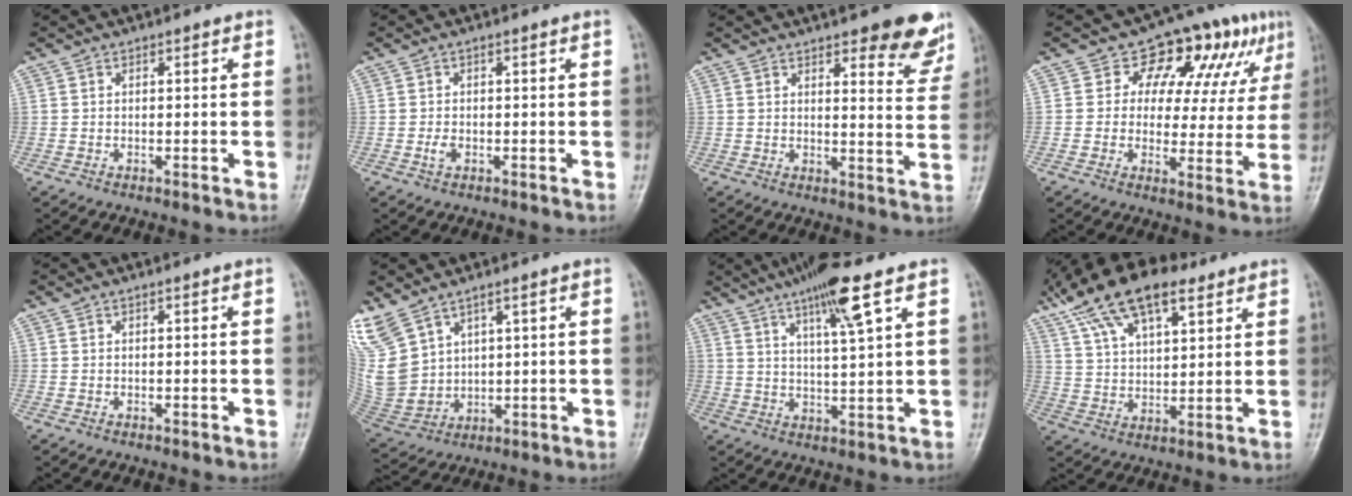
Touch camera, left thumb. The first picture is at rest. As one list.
[{"total": 1.6, "force": [-0.4, 0.8, 1.3], "torque": [-0.029, 0.009, -0.004]}, {"total": 11.5, "force": [7.8, 3.7, 7.5], "torque": [-0.055, -0.043, 0.089]}, {"total": 13.5, "force": [6.6, 8.0, 8.7], "torque": [-0.062, -0.011, 0.085]}, {"total": 0.0}, {"total": 14.1, "force": [8.1, 8.5, 7.8], "torque": [-0.182, -0.029, 0.188]}, {"total": 10.6, "force": [6.1, 0.9, 8.6], "torque": [-0.149, -0.022, 0.103]}, {"total": 17.4, "force": [10.4, 7.6, 11.7], "torque": [-0.194, -0.003, 0.188]}]